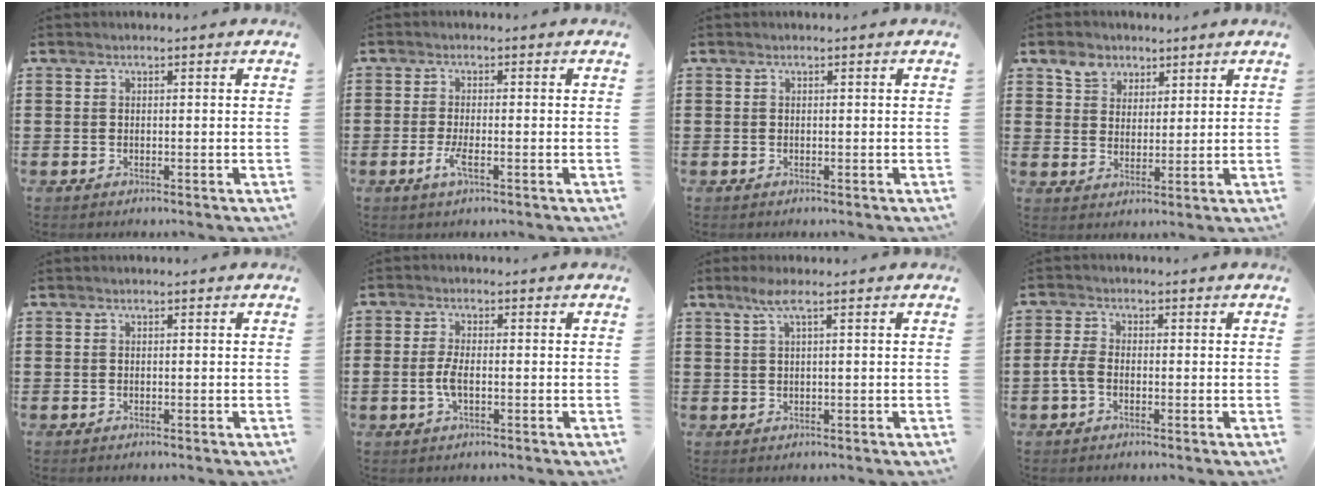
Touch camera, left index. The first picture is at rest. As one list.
[{"total": 2.9, "force": [-1.1, 0.5, 2.6], "torque": [-0.065, -0.009, -0.026]}, {"total": 0.0}, {"total": 4.4, "force": [3.0, 3.2, 0.6], "torque": [-0.022, 0.010, 0.055]}, {"total": 0.0}, {"total": 3.3, "force": [-0.8, 1.3, 2.9], "torque": [-0.075, -0.003, -0.021]}, {"total": 2.8, "force": [1.0, 0.2, 2.6], "torque": [-0.053, 0.001, 0.018]}, {"total": 3.2, "force": [-1.0, 1.8, 2.5], "torque": [-0.068, -0.004, -0.024]}]